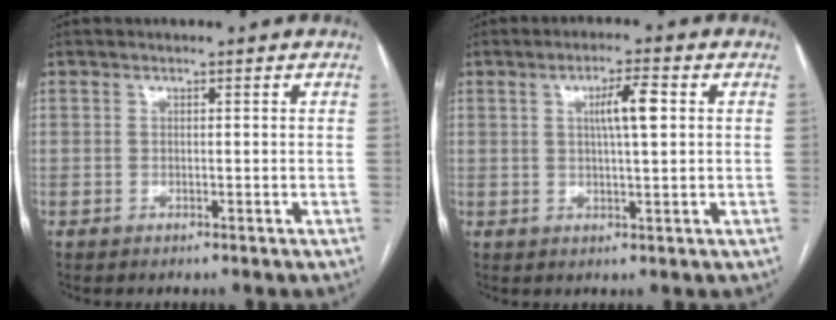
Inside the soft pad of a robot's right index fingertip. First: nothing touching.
{"total": 5.1, "force": [1.2, 0.4, 4.9], "torque": [-0.085, 0.004, 0.020]}